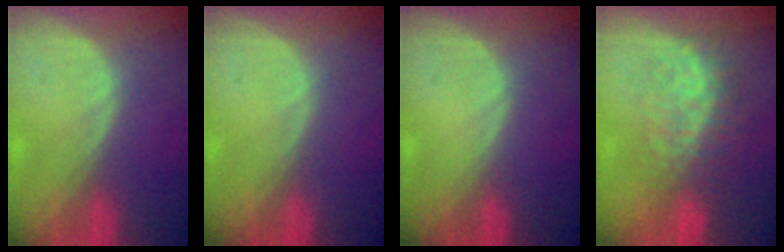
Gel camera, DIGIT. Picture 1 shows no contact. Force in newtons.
{"total": 0.0}
{"total": 0.0}
{"total": 7.6, "press": 7.3, "slide": 2.1}